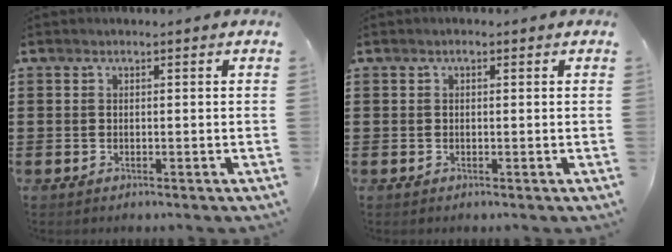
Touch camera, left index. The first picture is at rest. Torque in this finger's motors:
{"motor_torque": [0.36, 0.34, 0.05, 0.00]}